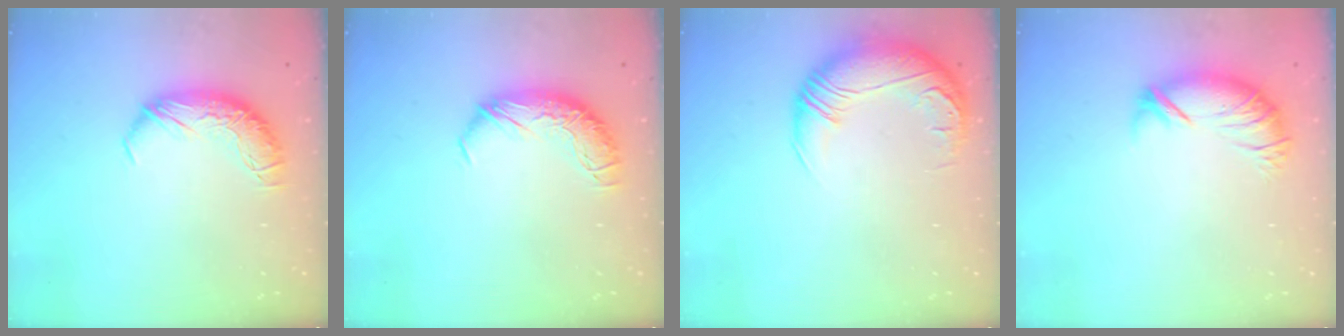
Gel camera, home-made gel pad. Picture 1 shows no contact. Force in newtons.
{"total": 0.0}
{"total": 2.9, "press": 1.1, "slide": 2.6}
{"total": 2.6, "press": 1.5, "slide": 2.1}